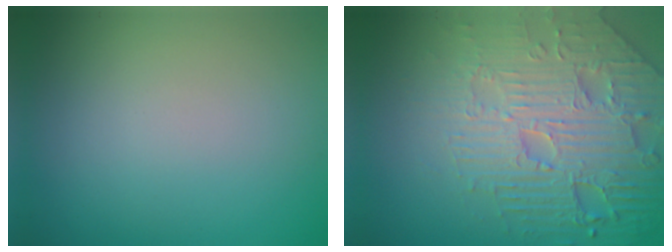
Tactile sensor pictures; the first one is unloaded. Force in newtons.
{"total": 7.1, "press": 5.8, "slide": 4.1}